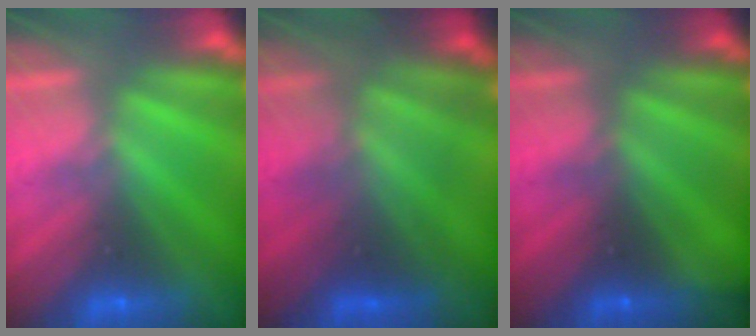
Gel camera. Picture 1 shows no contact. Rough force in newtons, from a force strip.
{"total": 4.7}
{"total": 1.8}